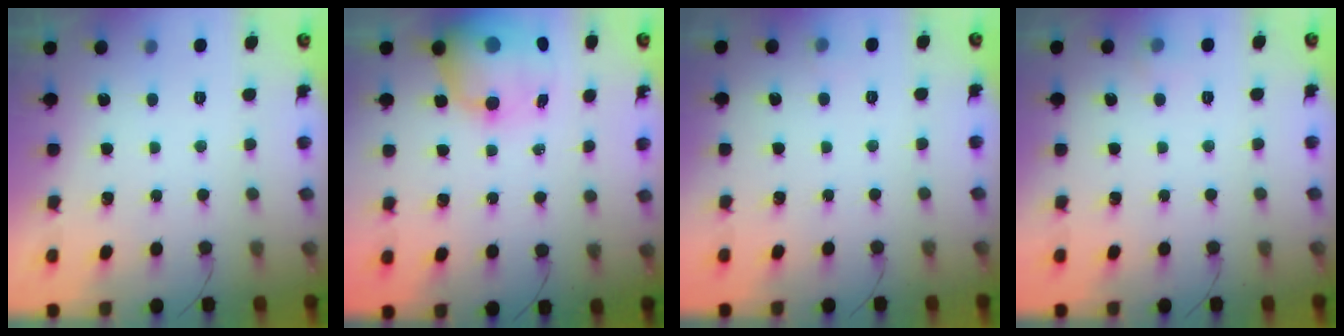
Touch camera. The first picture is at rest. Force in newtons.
{"total": 15.1, "press": 14.6, "slide": 3.9}
{"total": 4.0, "press": 3.9, "slide": 1.0}
{"total": 4.3, "press": 4.1, "slide": 1.4}